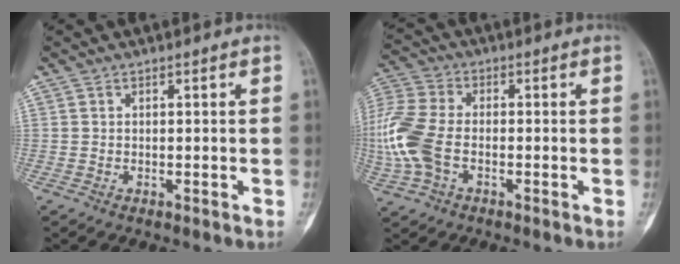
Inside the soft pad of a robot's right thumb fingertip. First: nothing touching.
{"total": 14.1, "force": [-2.4, 8.9, 10.7], "torque": [-0.272, 0.015, -0.049]}